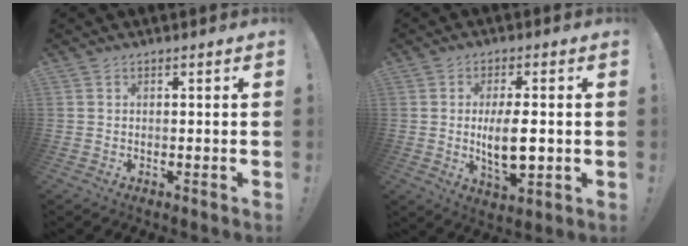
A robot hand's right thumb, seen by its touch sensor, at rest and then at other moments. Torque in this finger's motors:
{"motor_torque": [-0.07, 0.41, 0.31, 0.30, 0.05]}